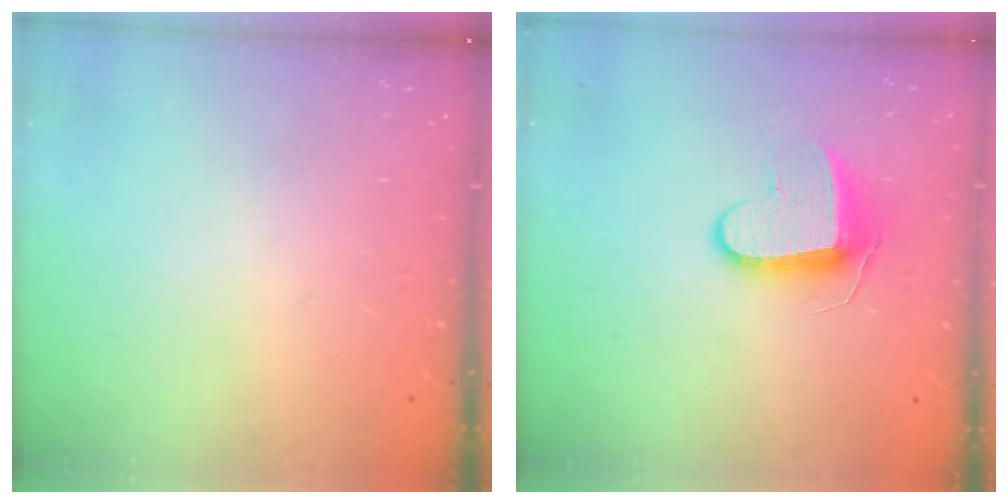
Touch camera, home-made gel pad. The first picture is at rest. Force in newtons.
{"total": 9.0, "press": 8.9, "slide": 0.7}